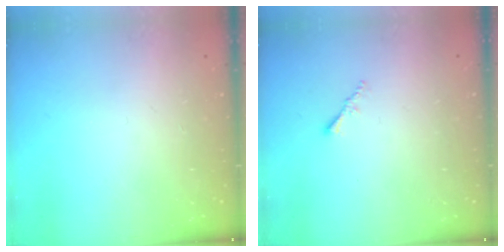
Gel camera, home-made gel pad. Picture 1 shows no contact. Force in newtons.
{"total": 1.0, "press": 1.0, "slide": 0.4}